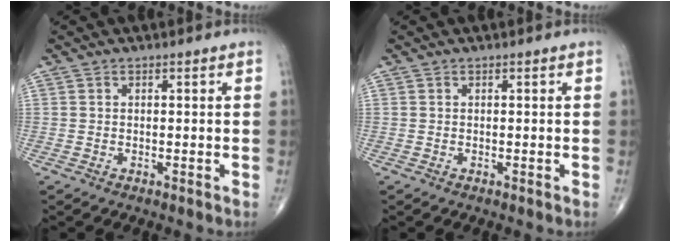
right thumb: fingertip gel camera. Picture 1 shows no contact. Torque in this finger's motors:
{"motor_torque": [-0.05, 0.05, 0.00, 0.00, 0.00]}